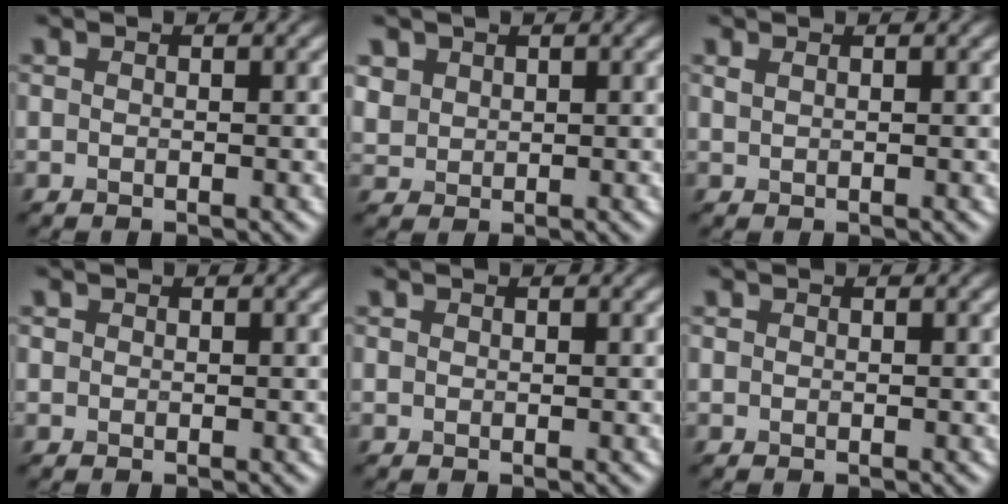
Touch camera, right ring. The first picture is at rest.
{"total": 1.2, "force": [0.6, 0.3, -1.0], "torque": [-0.009, 0.001, 0.041]}
{"total": 0.7, "force": [0.2, -0.5, -0.4], "torque": [-0.007, 0.000, 0.022]}
{"total": 1.0, "force": [-0.2, -0.5, -0.8], "torque": [-0.003, -0.003, 0.011]}
{"total": 0.8, "force": [-0.1, -0.5, -0.6], "torque": [-0.004, -0.002, 0.010]}
{"total": 0.6, "force": [0.0, -0.4, -0.5], "torque": [-0.002, -0.003, 0.006]}